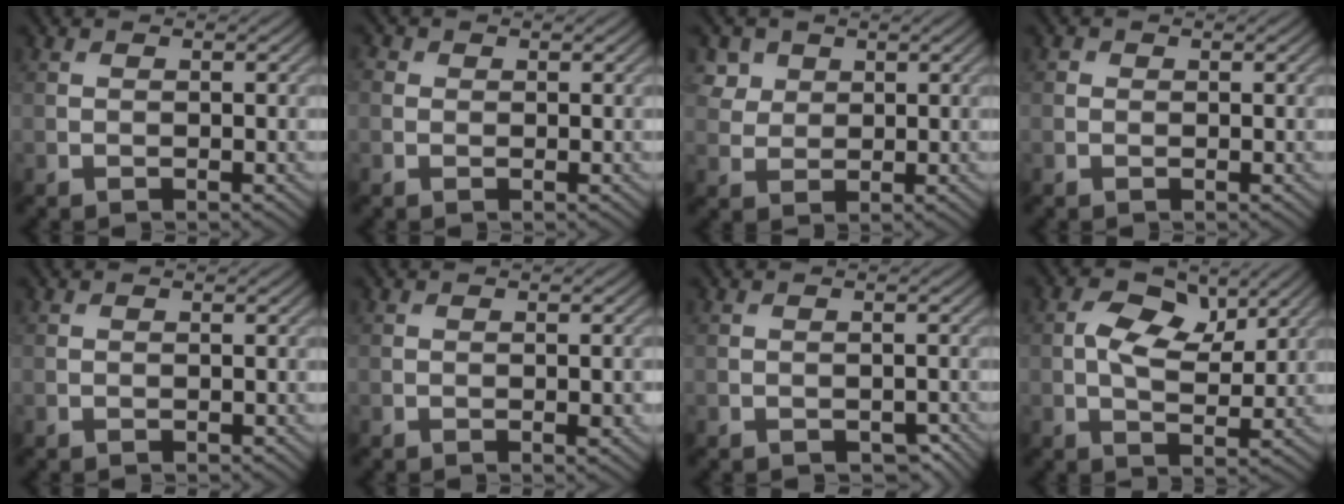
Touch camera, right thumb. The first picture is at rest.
{"total": 1.2, "force": [0.2, 1.1, 0.4], "torque": [-0.007, 0.000, 0.000]}
{"total": 3.7, "force": [2.0, 2.9, 1.1], "torque": [-0.040, -0.011, 0.052]}
{"total": 0.5, "force": [0.0, 0.5, 0.1], "torque": [0.001, -0.002, -0.003]}
{"total": 0.0}
{"total": 1.7, "force": [-0.4, 0.5, 1.5], "torque": [-0.020, 0.000, -0.004]}
{"total": 1.7, "force": [-1.0, 1.1, 1.0], "torque": [-0.019, -0.008, -0.007]}
{"total": 6.7, "force": [2.3, 3.7, 5.1], "torque": [-0.092, 0.000, 0.036]}